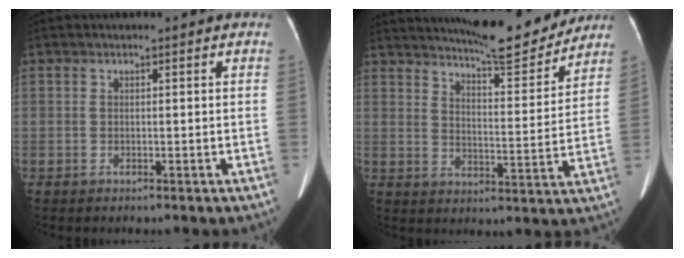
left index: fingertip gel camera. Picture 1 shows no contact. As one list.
[{"total": 13.5, "force": [12.6, 1.2, 4.6], "torque": [-0.071, -0.013, 0.177]}]